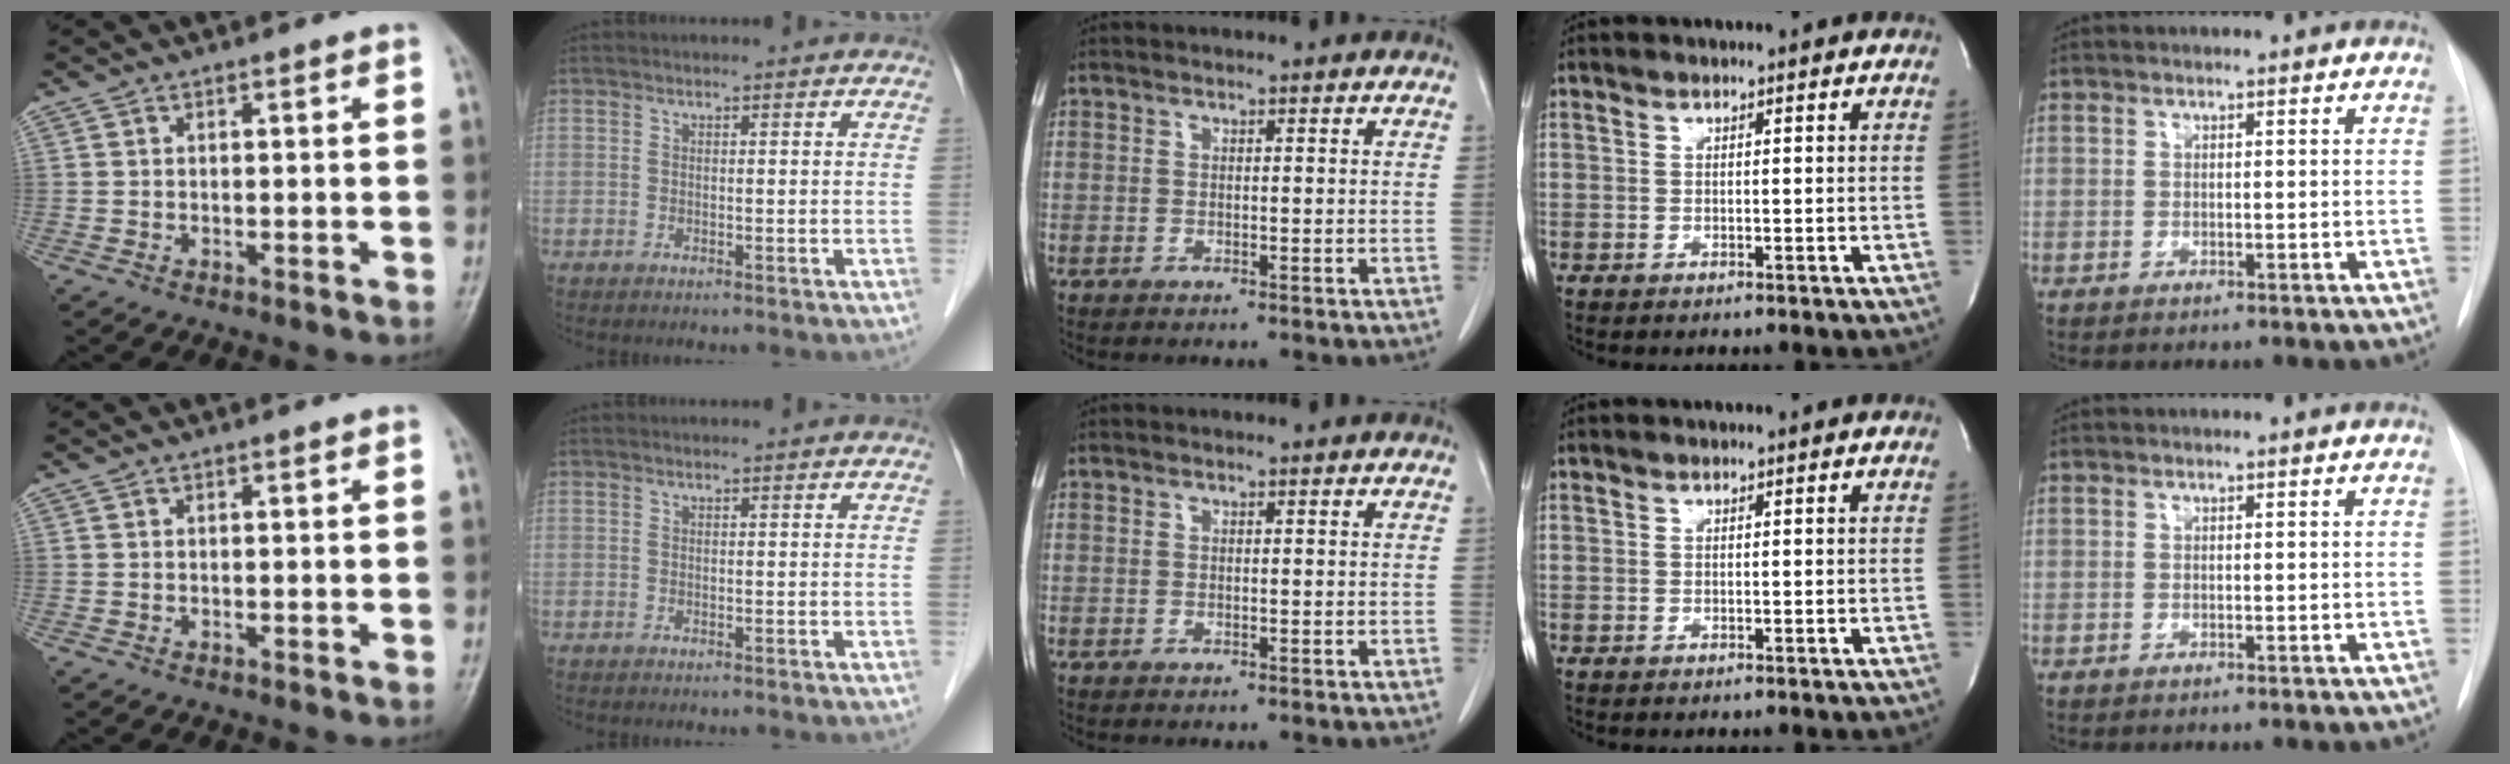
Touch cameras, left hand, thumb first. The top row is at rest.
{}